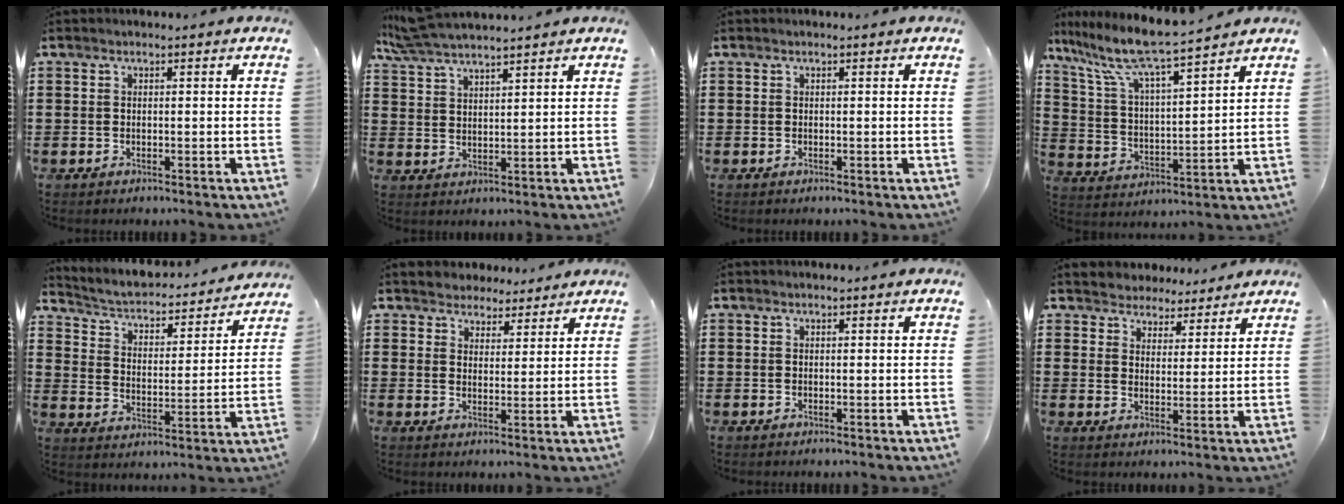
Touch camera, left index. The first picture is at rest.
{"total": 5.2, "force": [4.9, 0.6, 1.5], "torque": [-0.046, -0.013, 0.090]}
{"total": 0.0}
{"total": 8.5, "force": [7.5, -0.2, 4.0], "torque": [-0.110, -0.045, 0.123]}
{"total": 3.0, "force": [2.9, 0.6, 0.7], "torque": [-0.034, -0.029, 0.038]}
{"total": 3.7, "force": [3.2, 1.7, -0.4], "torque": [-0.009, -0.003, 0.061]}
{"total": 0.0}
{"total": 4.0, "force": [3.7, 1.4, -0.4], "torque": [-0.012, -0.011, 0.067]}